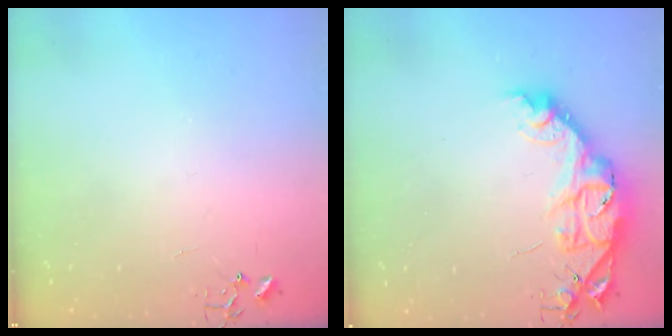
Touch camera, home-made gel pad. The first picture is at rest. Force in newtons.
{"total": 12.7, "press": 12.7, "slide": 0.9}